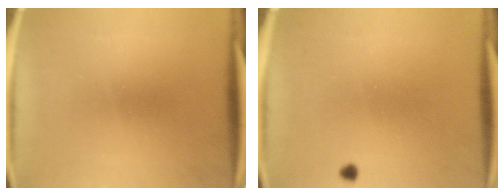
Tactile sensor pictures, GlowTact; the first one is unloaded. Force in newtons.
{"total": 0.7}